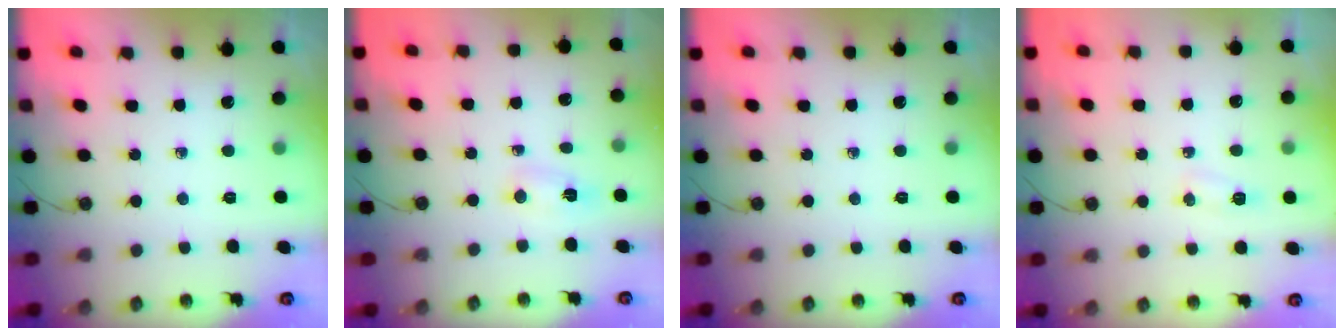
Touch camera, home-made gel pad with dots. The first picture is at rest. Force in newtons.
{"total": 2.9, "press": 1.6, "slide": 2.4}
{"total": 0.0}
{"total": 8.3, "press": 5.0, "slide": 6.6}